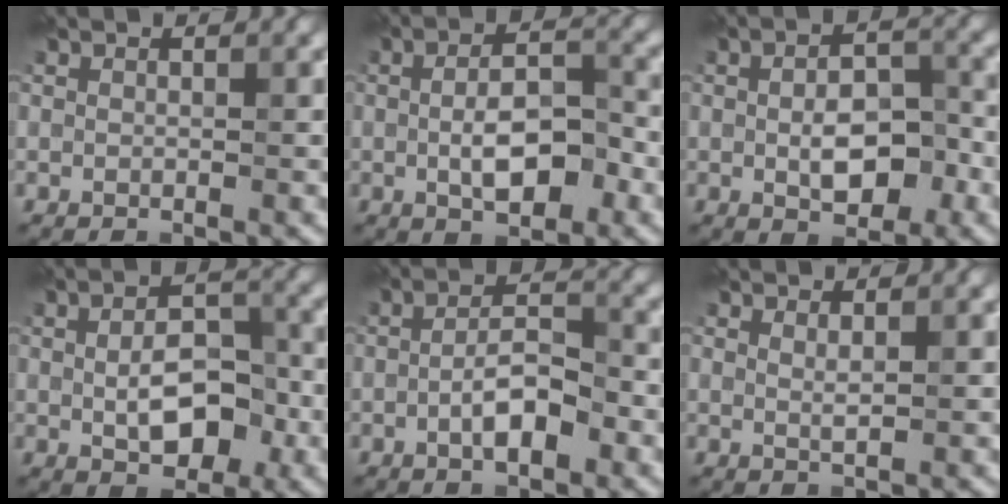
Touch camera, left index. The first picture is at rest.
{"total": 5.4, "force": [-0.9, 2.4, 4.7], "torque": [-0.091, -0.001, -0.015]}
{"total": 5.2, "force": [-0.8, 2.8, 4.3], "torque": [-0.077, -0.003, -0.011]}
{"total": 5.8, "force": [-0.6, 3.3, 4.8], "torque": [-0.083, -0.004, -0.007]}
{"total": 4.1, "force": [-1.4, 1.5, 3.5], "torque": [-0.064, 0.007, -0.030]}
{"total": 1.0, "force": [0.6, 0.3, 0.7], "torque": [-0.011, -0.002, 0.010]}